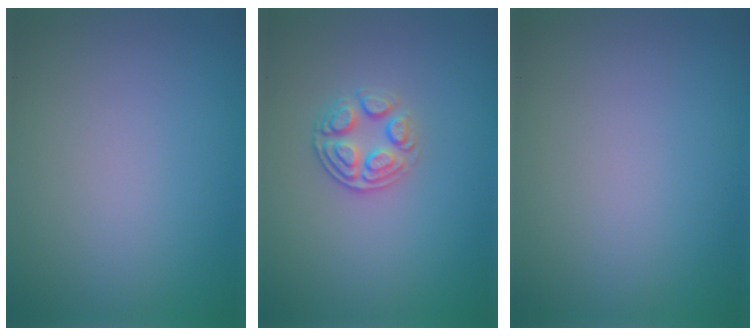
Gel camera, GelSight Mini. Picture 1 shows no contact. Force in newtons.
{"total": 2.6, "press": 2.5, "slide": 0.9}
{"total": 0.0}